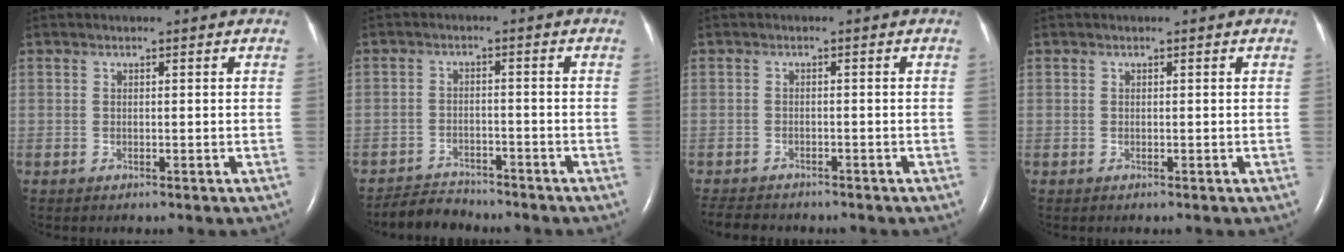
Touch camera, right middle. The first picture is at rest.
{"total": 4.3, "force": [-4.2, 1.0, -0.2], "torque": [-0.003, -0.011, -0.074]}
{"total": 5.7, "force": [-5.2, 1.7, 1.8], "torque": [-0.030, -0.009, -0.077]}
{"total": 0.0}